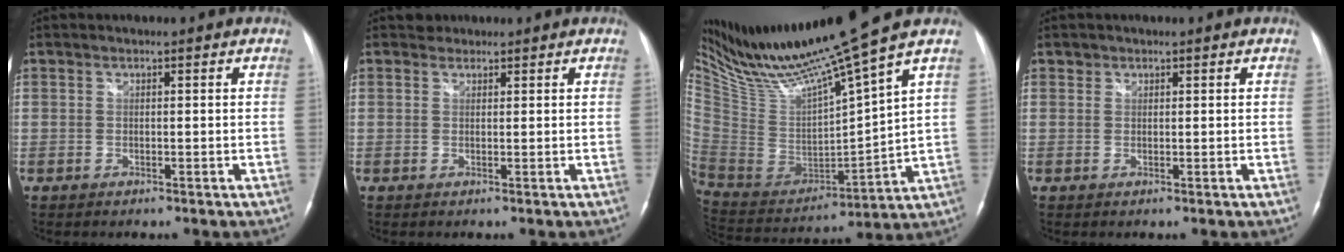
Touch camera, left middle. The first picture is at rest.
{"total": 1.2, "force": [1.0, 0.6, -0.3], "torque": [0.002, 0.005, 0.013]}
{"total": 17.5, "force": [14.8, -1.9, 9.2], "torque": [-0.176, -0.034, 0.287]}
{"total": 0.7, "force": [0.5, 0.6, 0.0], "torque": [0.006, 0.000, 0.005]}